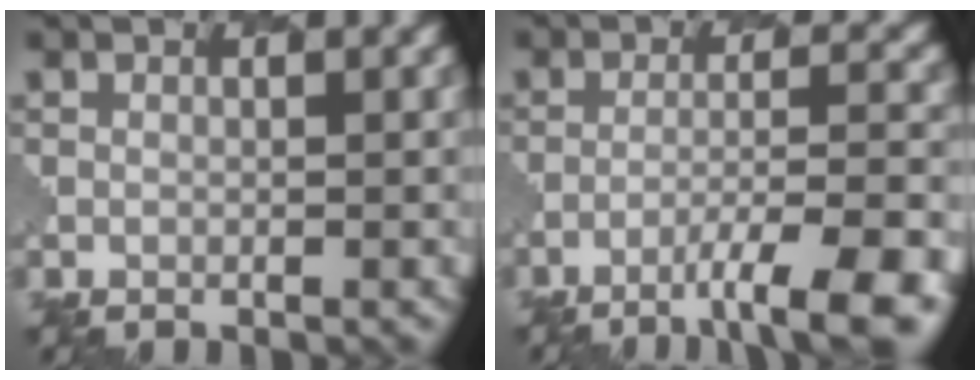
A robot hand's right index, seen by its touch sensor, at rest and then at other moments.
{"total": 8.0, "force": [-5.0, 1.5, 6.1], "torque": [-0.087, 0.006, -0.071]}